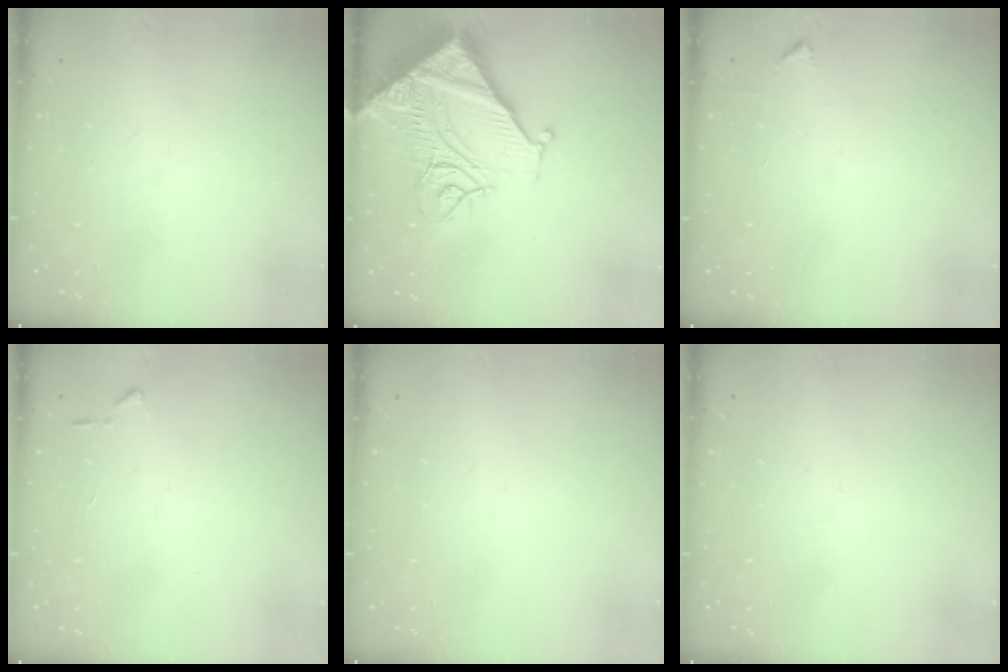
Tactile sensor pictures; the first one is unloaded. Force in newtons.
{"total": 23.6, "press": 23.4, "slide": 3.0}
{"total": 2.1, "press": 2.1, "slide": 0.3}
{"total": 3.9, "press": 3.9, "slide": 0.5}
{"total": 0.0}
{"total": 0.0}